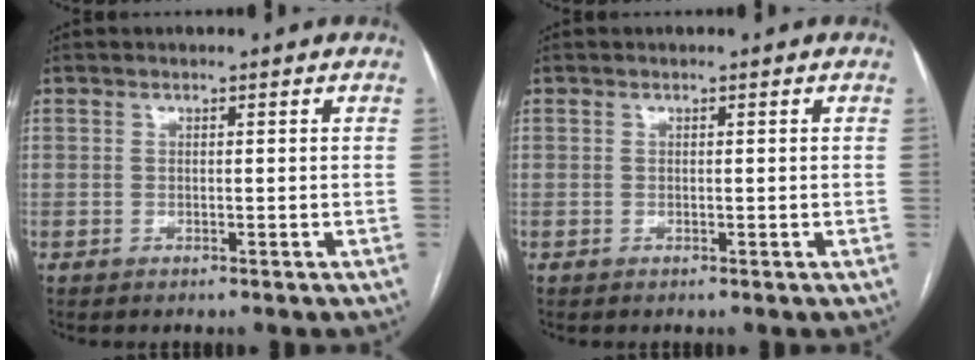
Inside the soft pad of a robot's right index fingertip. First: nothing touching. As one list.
[{"total": 0.0}]